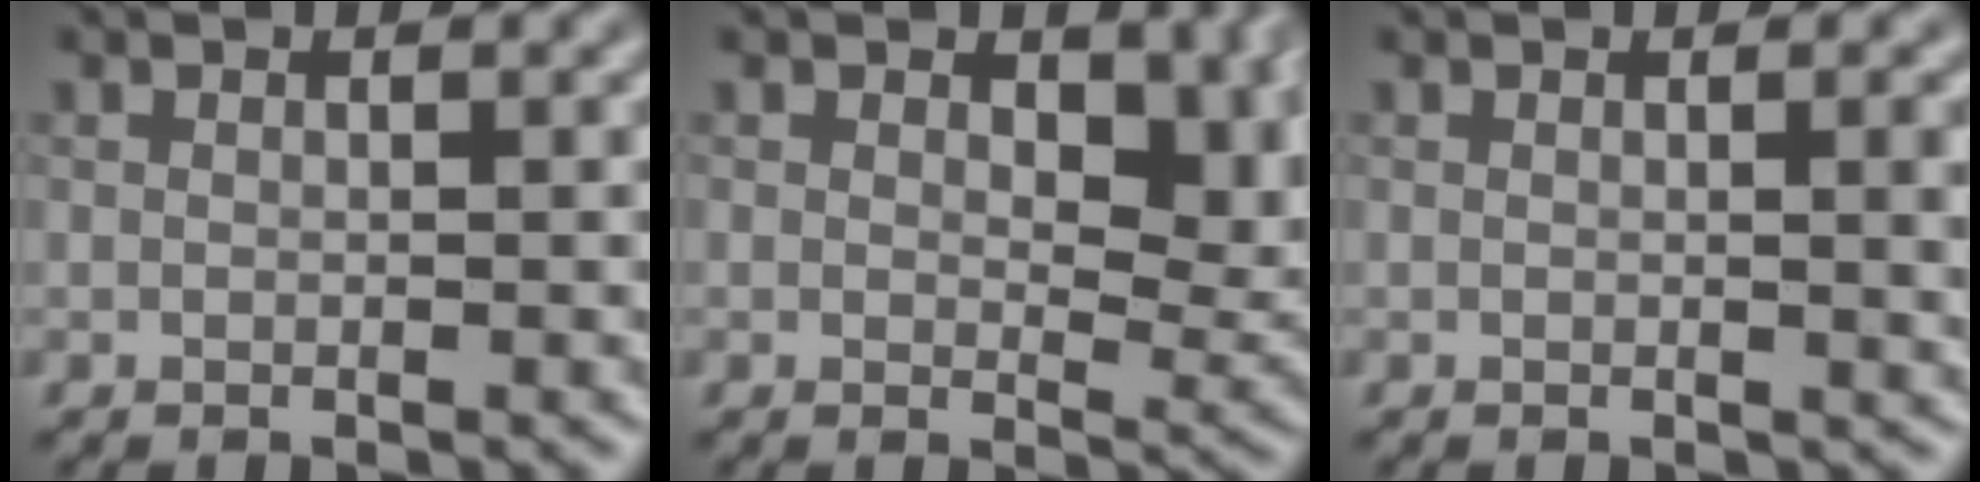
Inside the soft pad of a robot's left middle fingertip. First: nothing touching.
{"total": 5.8, "force": [1.9, 3.4, 4.3], "torque": [-0.054, -0.011, 0.026]}
{"total": 2.9, "force": [0.3, 0.8, 2.8], "torque": [-0.029, 0.001, 0.002]}